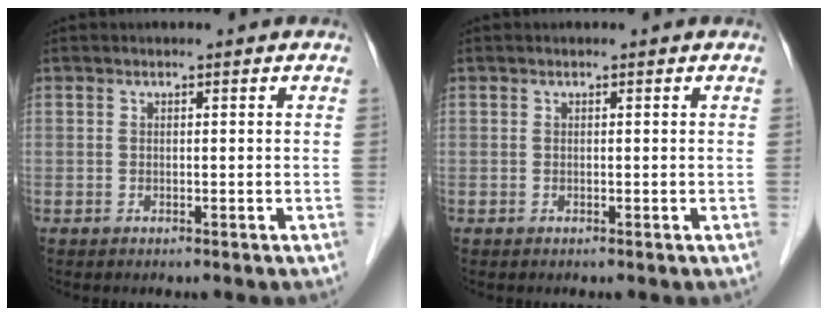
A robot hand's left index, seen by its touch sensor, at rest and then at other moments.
{"total": 0.0}